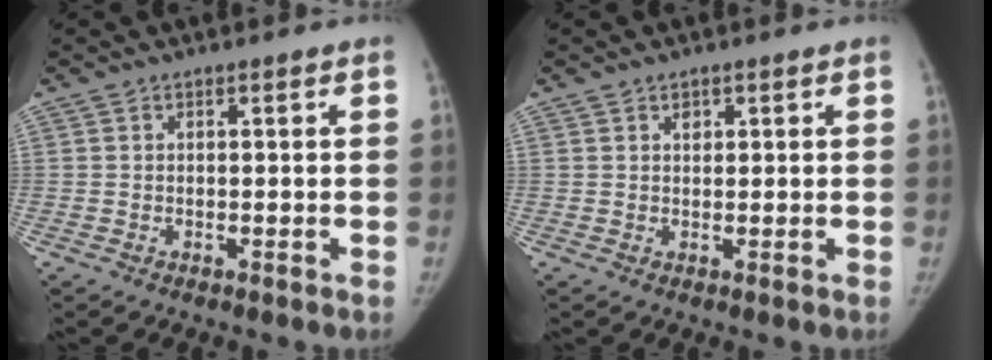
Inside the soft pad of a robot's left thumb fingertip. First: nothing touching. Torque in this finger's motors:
{"motor_torque": [0.15, 0.01, 0.59, -0.11, 0.05]}